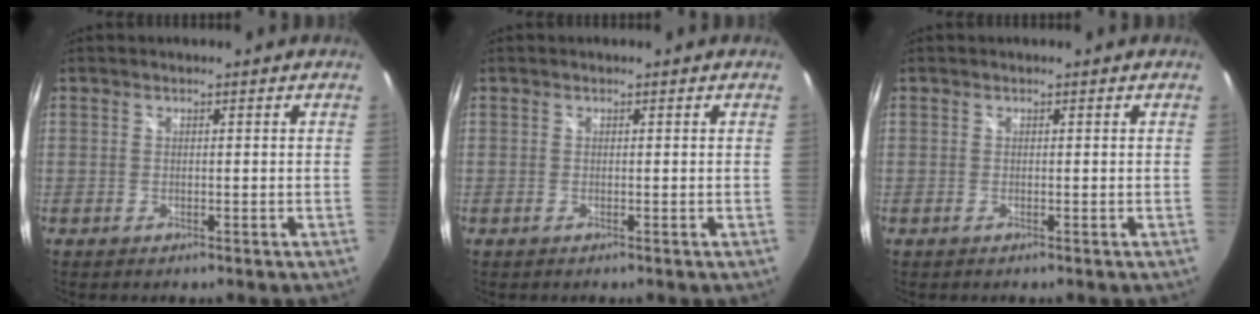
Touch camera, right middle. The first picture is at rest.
{"total": 0.0}
{"total": 0.0}